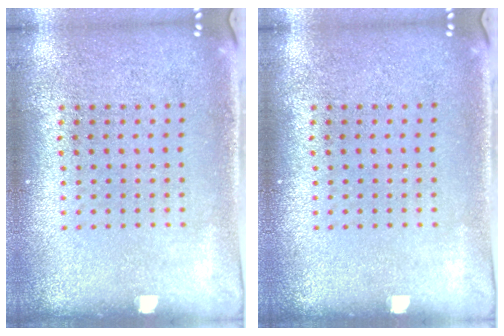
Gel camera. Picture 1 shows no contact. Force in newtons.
{"total": 0.0}